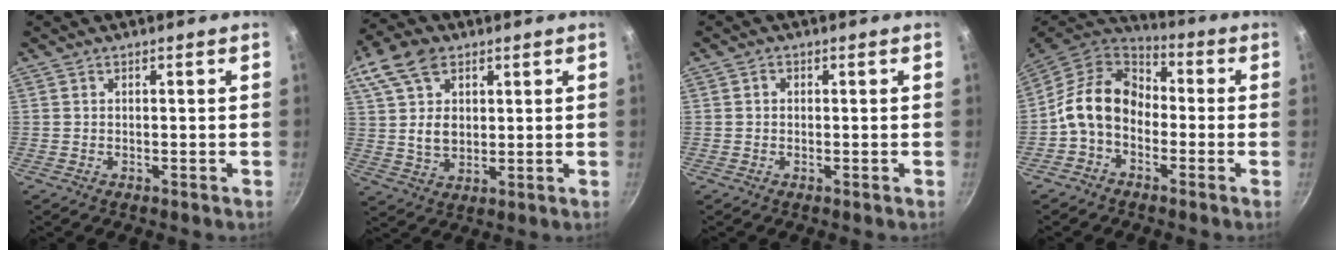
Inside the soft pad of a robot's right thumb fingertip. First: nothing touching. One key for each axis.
{"total": 12.8, "fx": 5.0, "fy": 8.8, "fz": 7.9, "tx": -0.133, "ty": -0.006, "tz": 0.090}
{"total": 0.8, "fx": 0.0, "fy": 0.8, "fz": 0.3, "tx": -0.003, "ty": 0.005, "tz": -0.001}
{"total": 12.9, "fx": -2.1, "fy": 9.7, "fz": 8.3, "tx": -0.118, "ty": 0.040, "tz": -0.062}